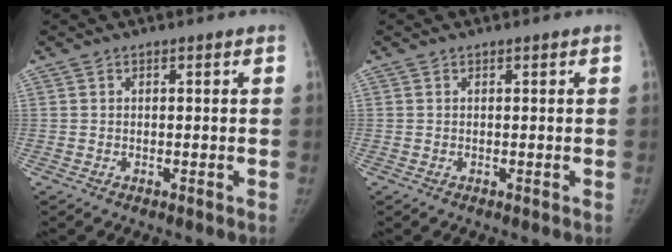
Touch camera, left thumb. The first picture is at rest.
{"total": 0.0}